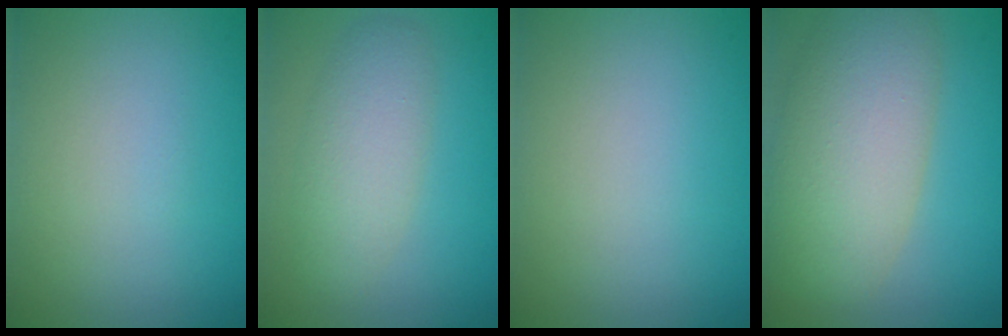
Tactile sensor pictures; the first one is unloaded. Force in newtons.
{"total": 4.0, "press": 4.0, "slide": 0.1}
{"total": 0.0}
{"total": 8.7, "press": 8.7, "slide": 0.7}